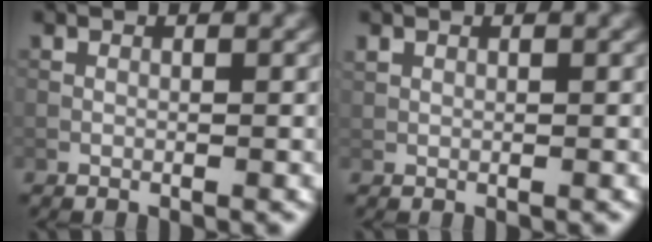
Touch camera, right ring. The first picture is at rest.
{"total": 0.6, "force": [0.4, 0.5, 0.1], "torque": [-0.002, 0.001, 0.011]}